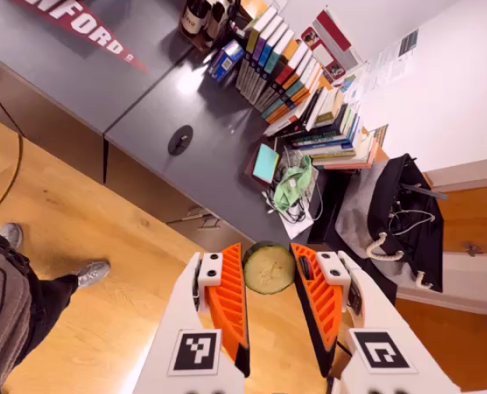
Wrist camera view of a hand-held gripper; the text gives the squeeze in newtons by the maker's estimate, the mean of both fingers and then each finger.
{"total": 7.2, "left": 6.9, "right": 7.4}